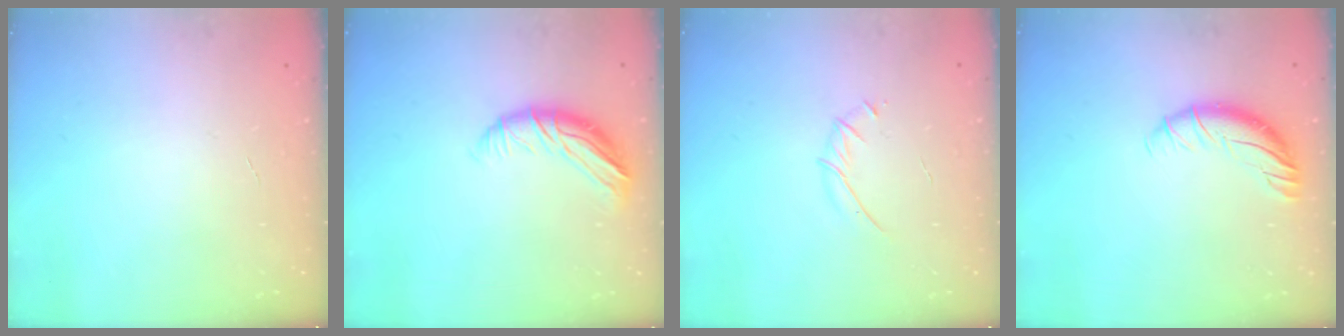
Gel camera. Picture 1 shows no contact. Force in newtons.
{"total": 11.1, "press": 11.0, "slide": 1.4}
{"total": 3.7, "press": 3.5, "slide": 0.9}
{"total": 8.5, "press": 8.4, "slide": 0.6}